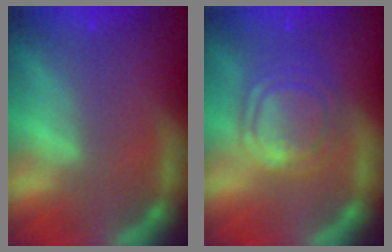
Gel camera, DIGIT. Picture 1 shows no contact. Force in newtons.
{"total": 7.0}